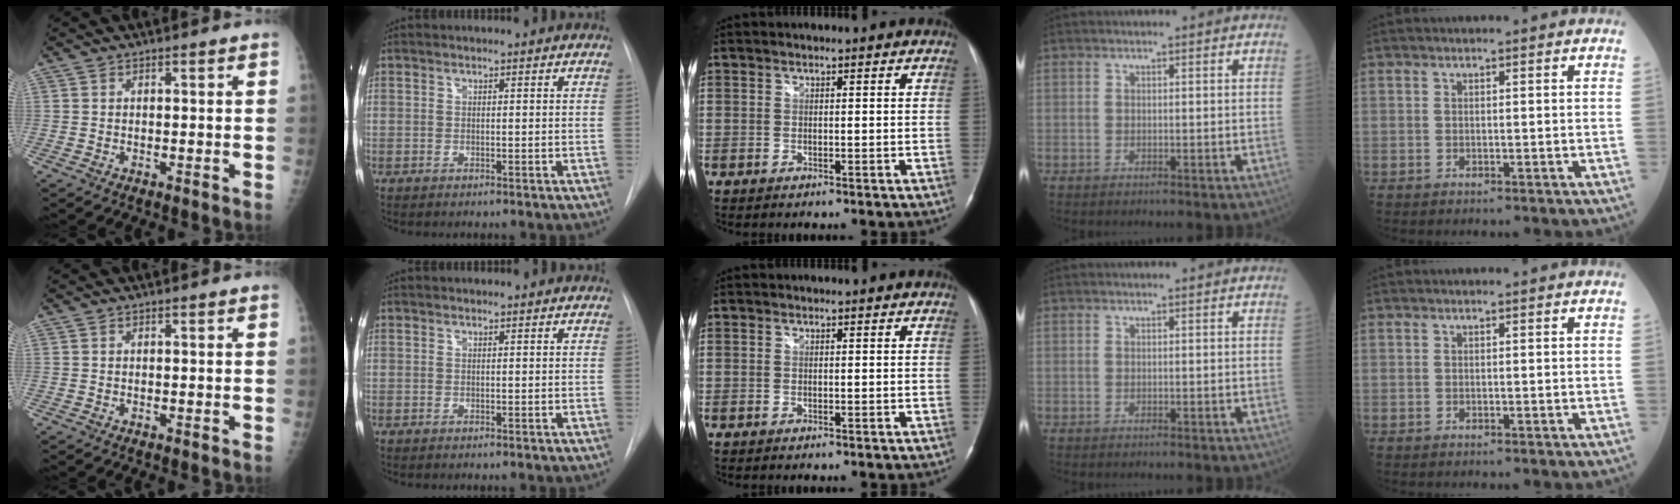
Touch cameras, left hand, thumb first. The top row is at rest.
{}